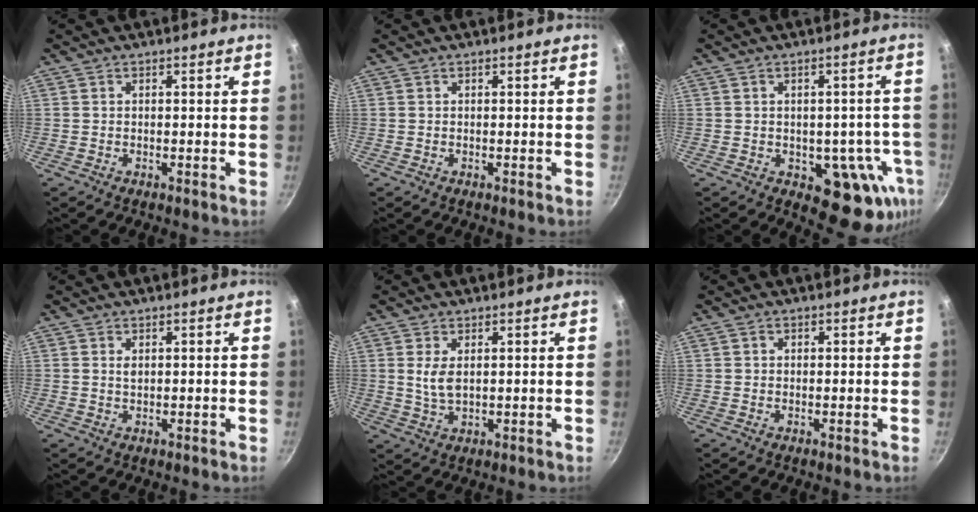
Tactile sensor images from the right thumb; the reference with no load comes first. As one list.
[{"total": 0.0}, {"total": 12.1, "force": [-3.4, 7.6, 8.7], "torque": [-0.044, 0.011, -0.036]}, {"total": 1.2, "force": [0.4, 0.7, 0.9], "torque": [-0.015, 0.001, 0.008]}, {"total": 4.3, "force": [1.0, 2.2, 3.5], "torque": [-0.067, -0.010, 0.024]}, {"total": 0.8, "force": [0.2, 0.7, 0.3], "torque": [-0.002, 0.004, 0.002]}]